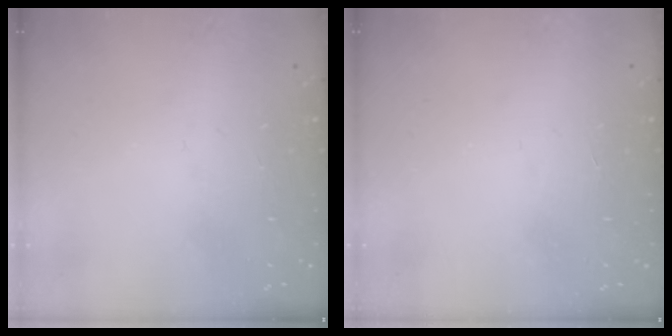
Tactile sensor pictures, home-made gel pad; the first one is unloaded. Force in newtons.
{"total": 1.5, "press": 1.5, "slide": 0.1}